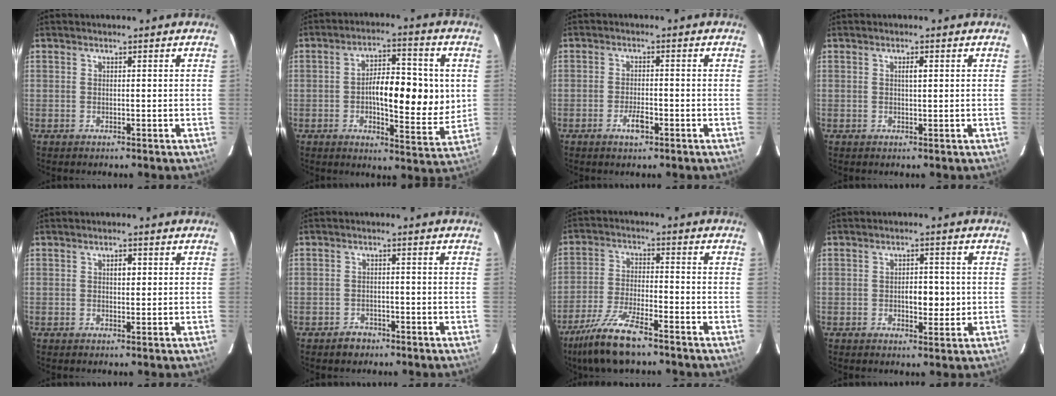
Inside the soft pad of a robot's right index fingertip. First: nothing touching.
{"total": 13.1, "force": [0.4, 4.6, 12.3], "torque": [-0.181, 0.008, 0.008]}
{"total": 3.0, "force": [-1.6, 0.9, 2.4], "torque": [-0.044, 0.001, -0.026]}
{"total": 1.3, "force": [0.4, 0.2, 1.3], "torque": [-0.023, 0.002, 0.006]}
{"total": 1.7, "force": [0.4, 0.8, 1.4], "torque": [-0.024, 0.002, 0.007]}
{"total": 2.5, "force": [-1.8, 1.7, 0.5], "torque": [-0.010, 0.006, -0.026]}
{"total": 10.2, "force": [-7.6, 1.5, 6.7], "torque": [-0.134, -0.025, -0.141]}
{"total": 4.1, "force": [-0.4, 2.0, 3.6], "torque": [-0.048, 0.002, -0.001]}